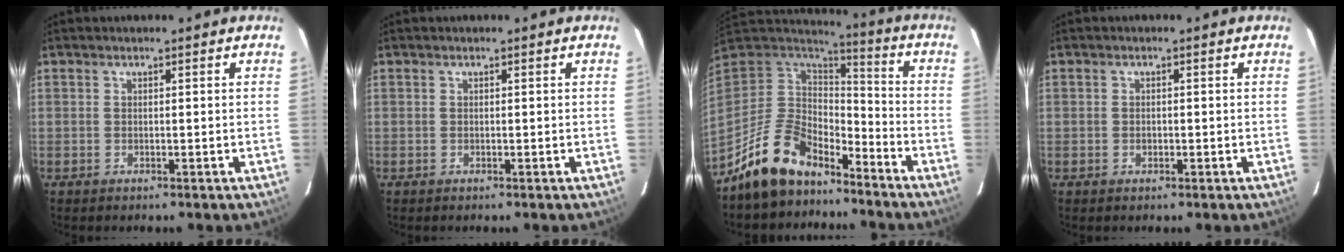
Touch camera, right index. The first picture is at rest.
{"total": 0.0}
{"total": 14.7, "force": [-11.1, 6.9, 6.7], "torque": [-0.156, 0.005, -0.190]}
{"total": 0.9, "force": [-0.3, 0.8, 0.4], "torque": [-0.006, 0.001, -0.004]}